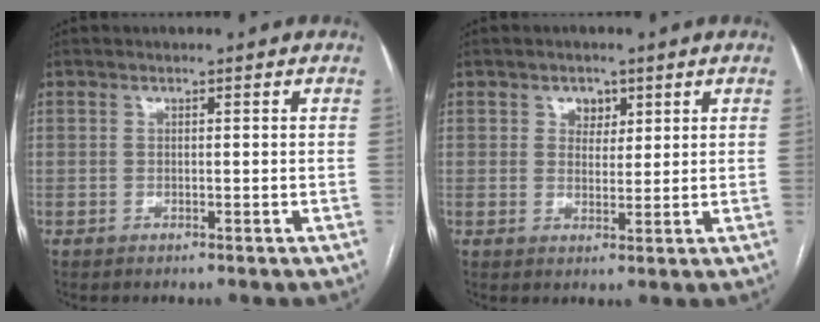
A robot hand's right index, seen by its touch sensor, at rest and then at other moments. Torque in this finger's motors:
{"motor_torque": [0.01, 0.01, 0.01, 0.02]}